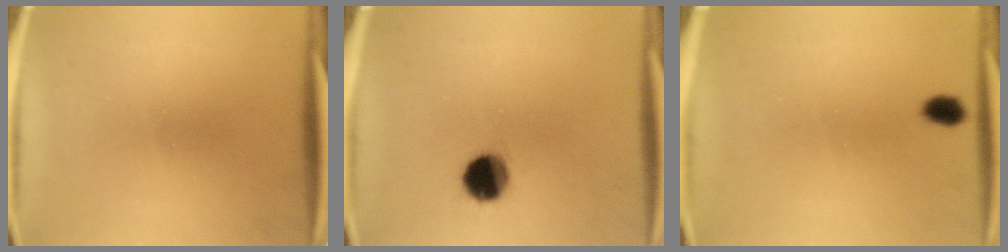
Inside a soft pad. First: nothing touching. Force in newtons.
{"total": 9.2}
{"total": 2.4}